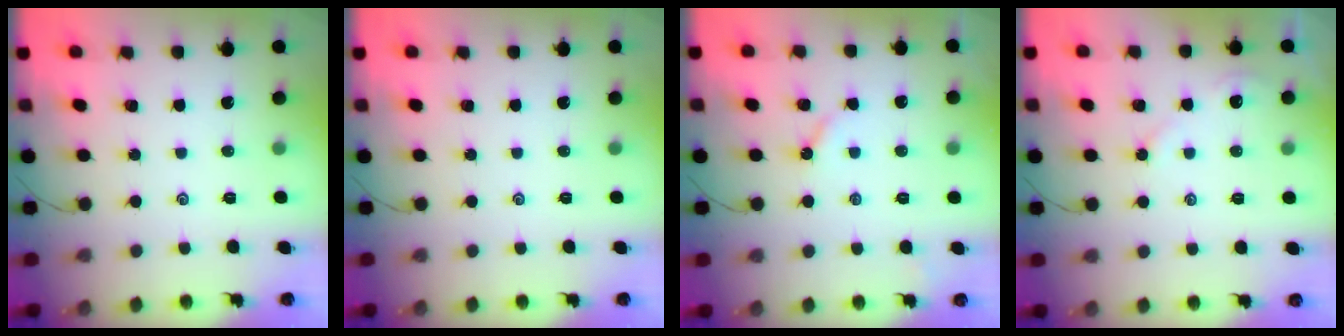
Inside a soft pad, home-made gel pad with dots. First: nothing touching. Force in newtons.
{"total": 0.0}
{"total": 2.6, "press": 2.6, "slide": 0.4}
{"total": 3.3, "press": 3.3, "slide": 0.4}